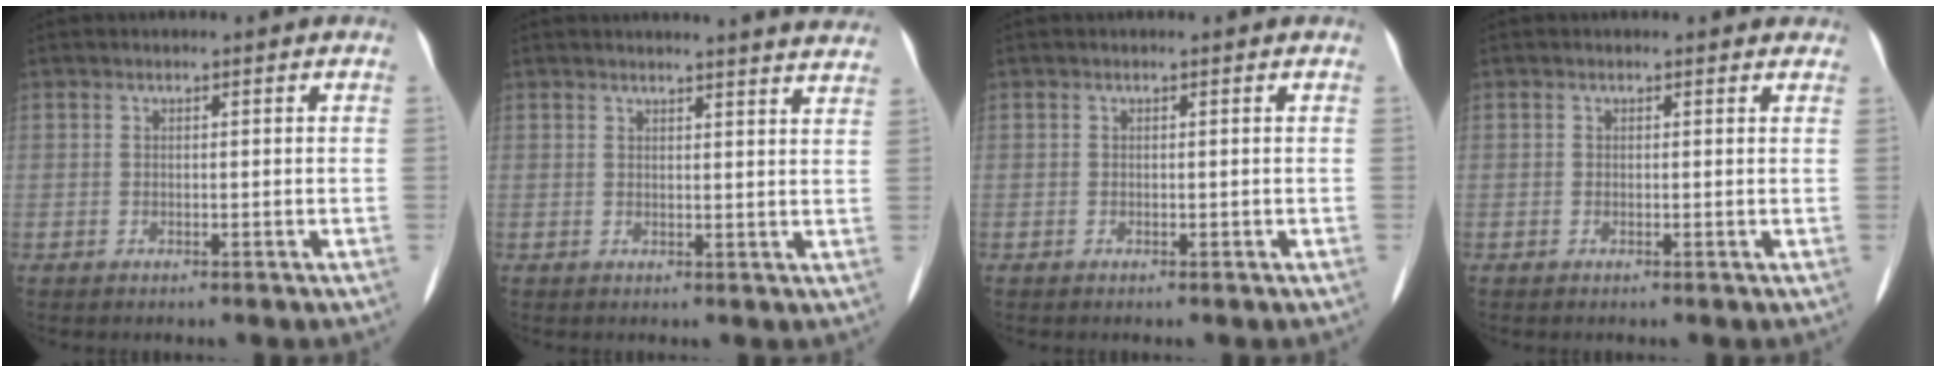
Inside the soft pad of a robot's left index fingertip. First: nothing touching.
{"total": 10.4, "force": [10.1, -0.4, 2.6], "torque": [-0.027, -0.033, 0.095]}
{"total": 0.0}
{"total": 2.1, "force": [1.8, 1.0, 0.4], "torque": [-0.004, 0.000, 0.002]}